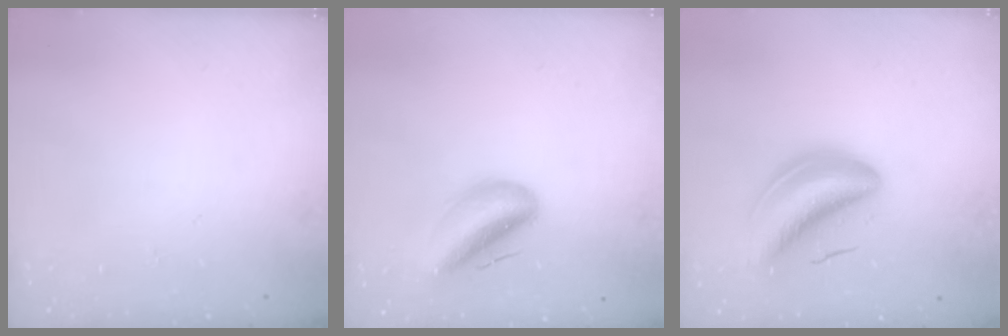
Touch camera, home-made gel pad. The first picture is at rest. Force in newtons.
{"total": 10.9, "press": 10.5, "slide": 3.1}
{"total": 8.7, "press": 8.4, "slide": 2.4}